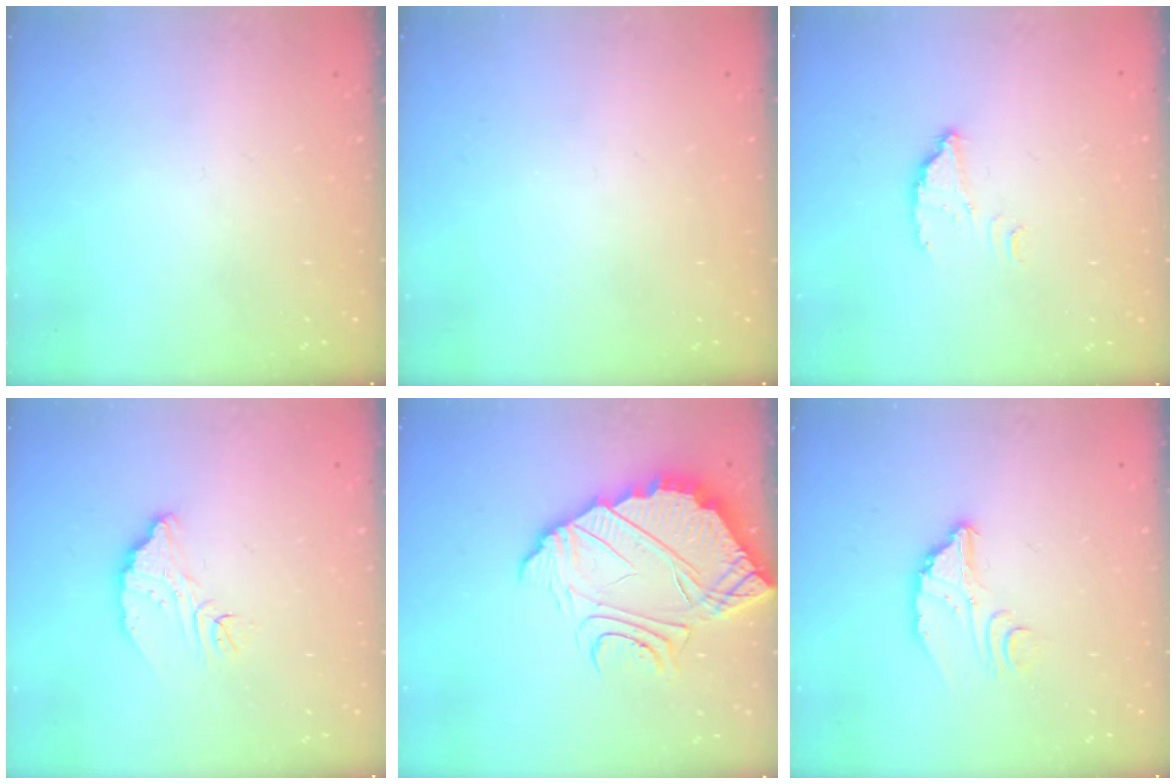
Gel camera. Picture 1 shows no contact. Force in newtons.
{"total": 0.0}
{"total": 2.5, "press": 2.5, "slide": 0.0}
{"total": 8.0, "press": 8.0, "slide": 0.7}
{"total": 10.2, "press": 10.1, "slide": 0.7}
{"total": 4.8, "press": 4.8, "slide": 0.4}